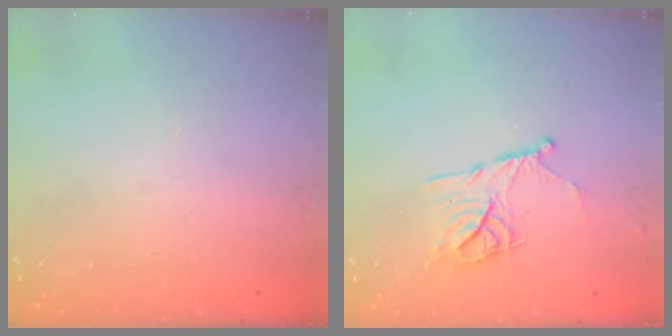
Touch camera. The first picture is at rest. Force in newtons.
{"total": 11.8, "press": 11.8, "slide": 0.9}